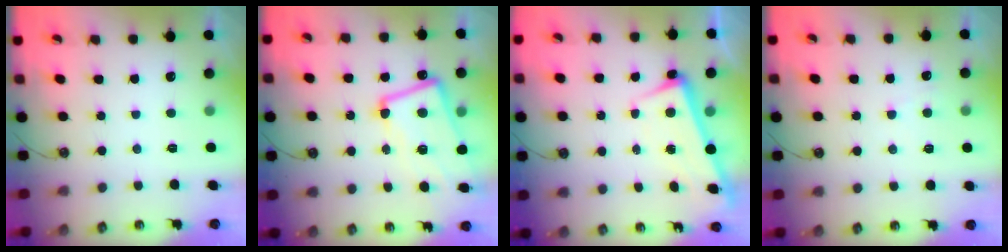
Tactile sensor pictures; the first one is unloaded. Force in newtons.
{"total": 7.1, "press": 6.7, "slide": 2.2}
{"total": 2.3, "press": 2.1, "slide": 0.9}
{"total": 5.0, "press": 5.0, "slide": 0.3}